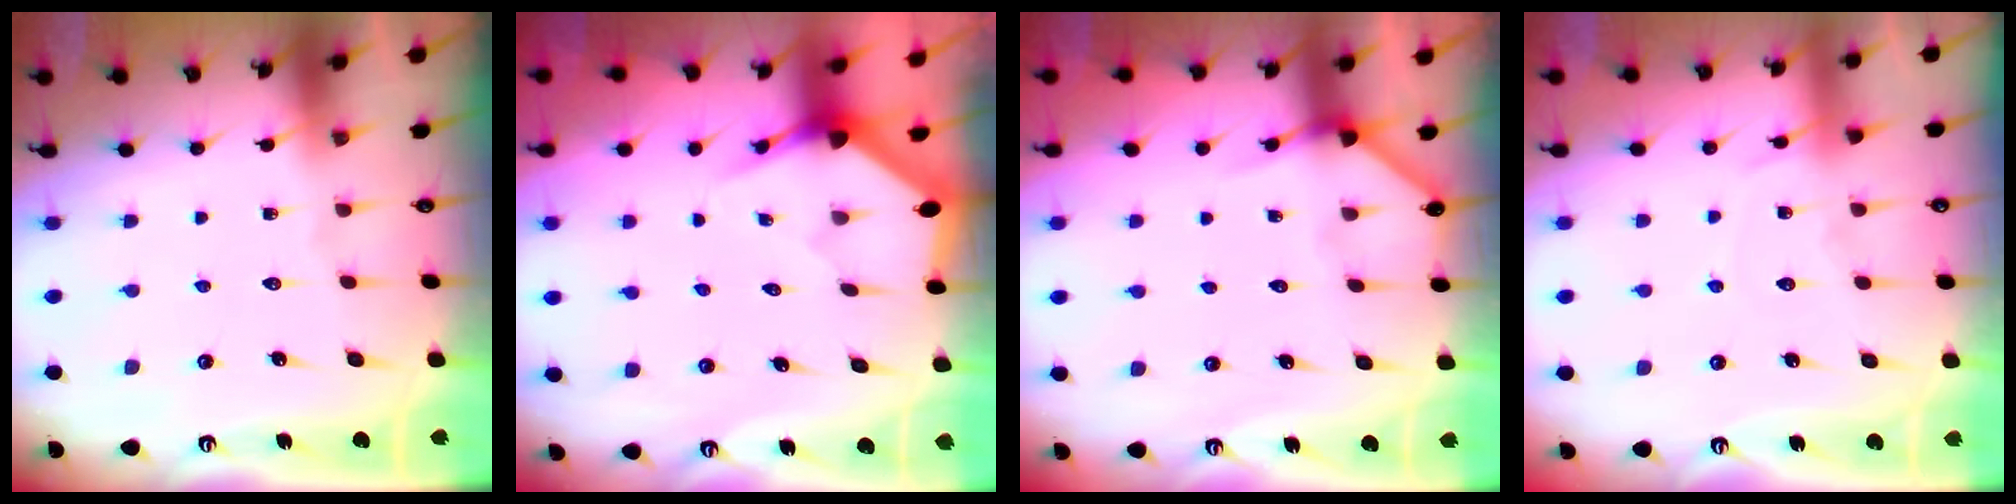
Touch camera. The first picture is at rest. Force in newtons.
{"total": 3.5, "press": 3.5, "slide": 0.1}
{"total": 4.8, "press": 4.8, "slide": 0.4}
{"total": 6.8, "press": 6.8, "slide": 0.7}